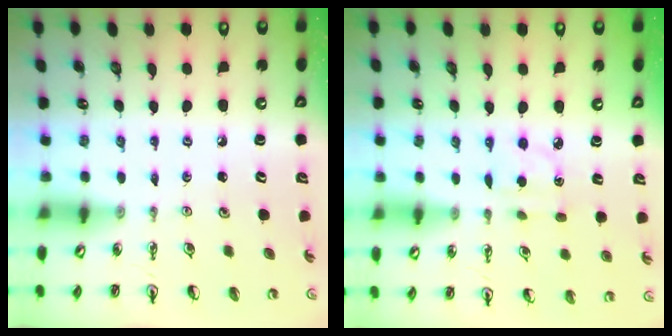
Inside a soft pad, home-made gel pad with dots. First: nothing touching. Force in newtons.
{"total": 3.7, "press": 3.6, "slide": 0.5}